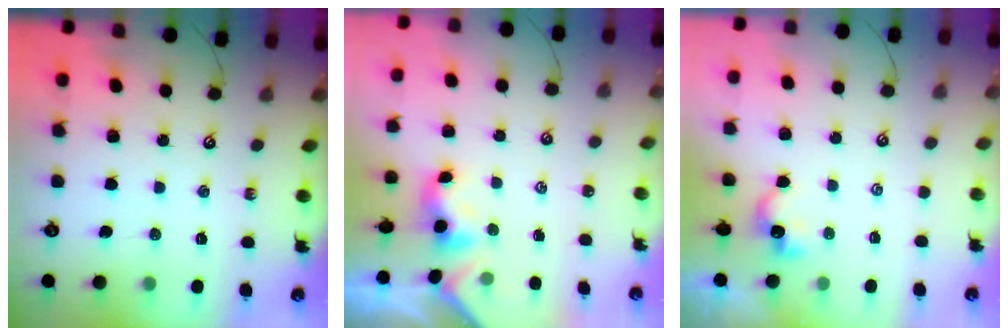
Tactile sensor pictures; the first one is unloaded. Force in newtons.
{"total": 1.1, "press": 1.0, "slide": 0.4}
{"total": 1.7, "press": 1.7, "slide": 0.2}